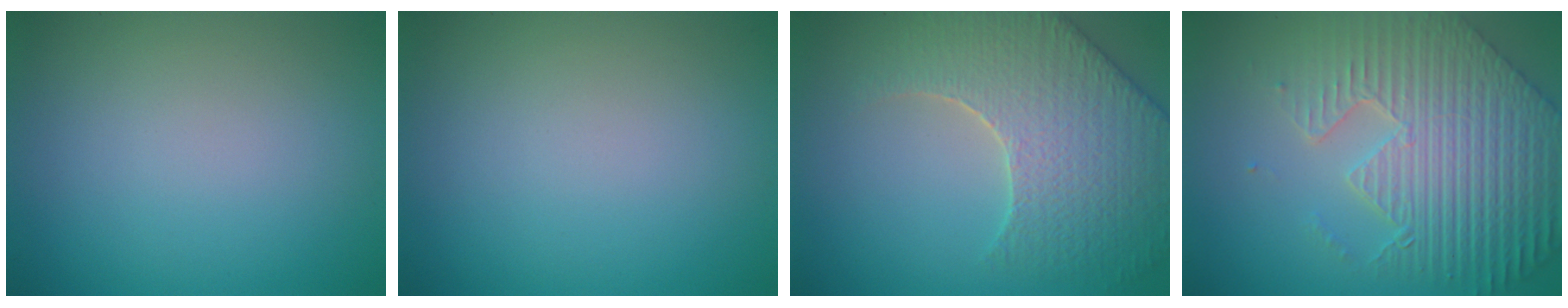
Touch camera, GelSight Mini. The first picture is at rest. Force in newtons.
{"total": 0.0}
{"total": 6.6, "press": 5.7, "slide": 3.4}
{"total": 8.8, "press": 6.5, "slide": 6.0}